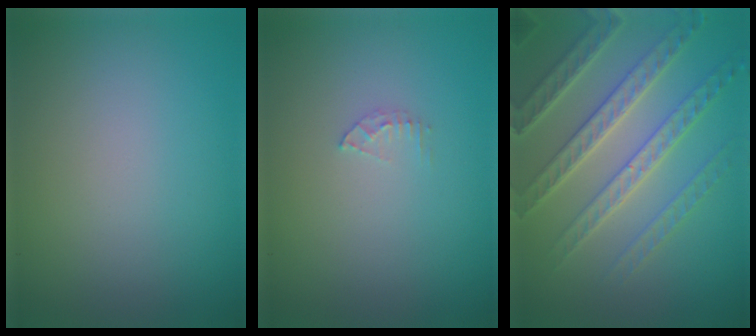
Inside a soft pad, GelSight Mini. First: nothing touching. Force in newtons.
{"total": 0.9, "press": 0.9, "slide": 0.1}
{"total": 6.7, "press": 5.2, "slide": 4.2}